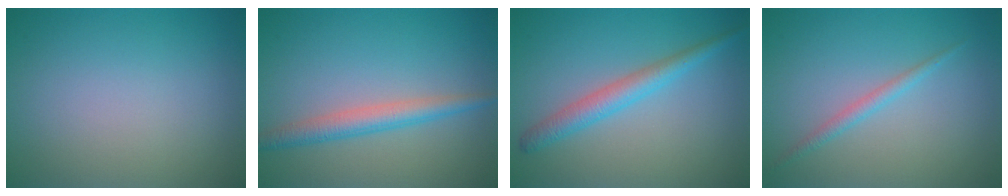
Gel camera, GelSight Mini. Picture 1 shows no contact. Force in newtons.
{"total": 2.9, "press": 2.9, "slide": 0.1}
{"total": 2.9, "press": 2.9, "slide": 0.0}
{"total": 1.3, "press": 1.3, "slide": 0.0}